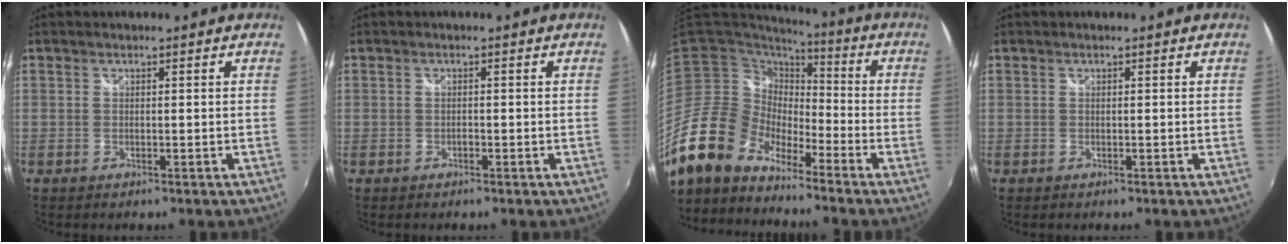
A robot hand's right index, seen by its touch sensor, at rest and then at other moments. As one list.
[{"total": 0.6, "force": [-0.5, 0.2, 0.2], "torque": [-0.003, -0.002, -0.008]}, {"total": 14.0, "force": [-11.4, 6.7, 4.5], "torque": [-0.090, 0.007, -0.223]}, {"total": 0.0}]